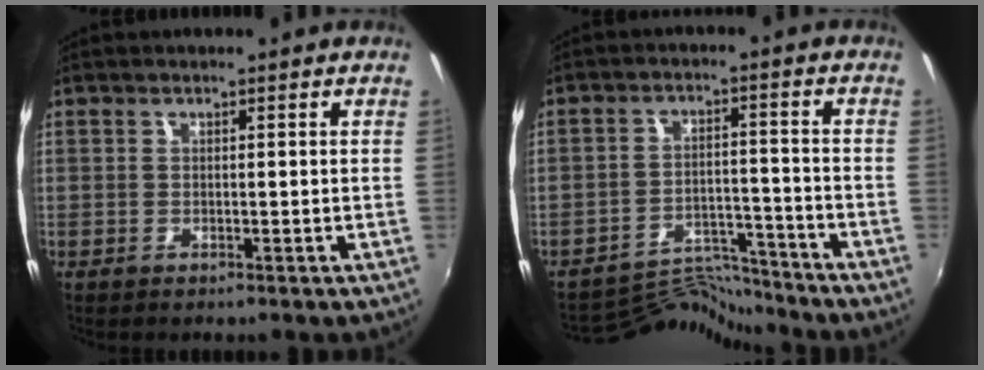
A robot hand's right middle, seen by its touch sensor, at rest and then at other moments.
{"total": 8.0, "force": [-7.9, -0.2, -1.1], "torque": [-0.003, 0.023, -0.137]}